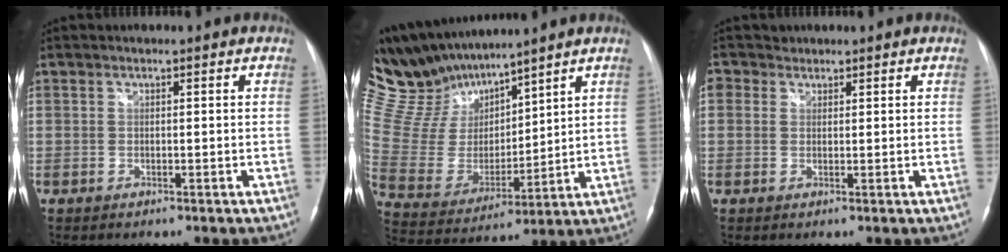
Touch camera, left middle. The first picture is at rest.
{"total": 15.2, "force": [13.8, 4.0, 5.1], "torque": [-0.119, 0.012, 0.282]}
{"total": 2.2, "force": [1.3, 1.8, 0.1], "torque": [-0.002, 0.013, 0.020]}